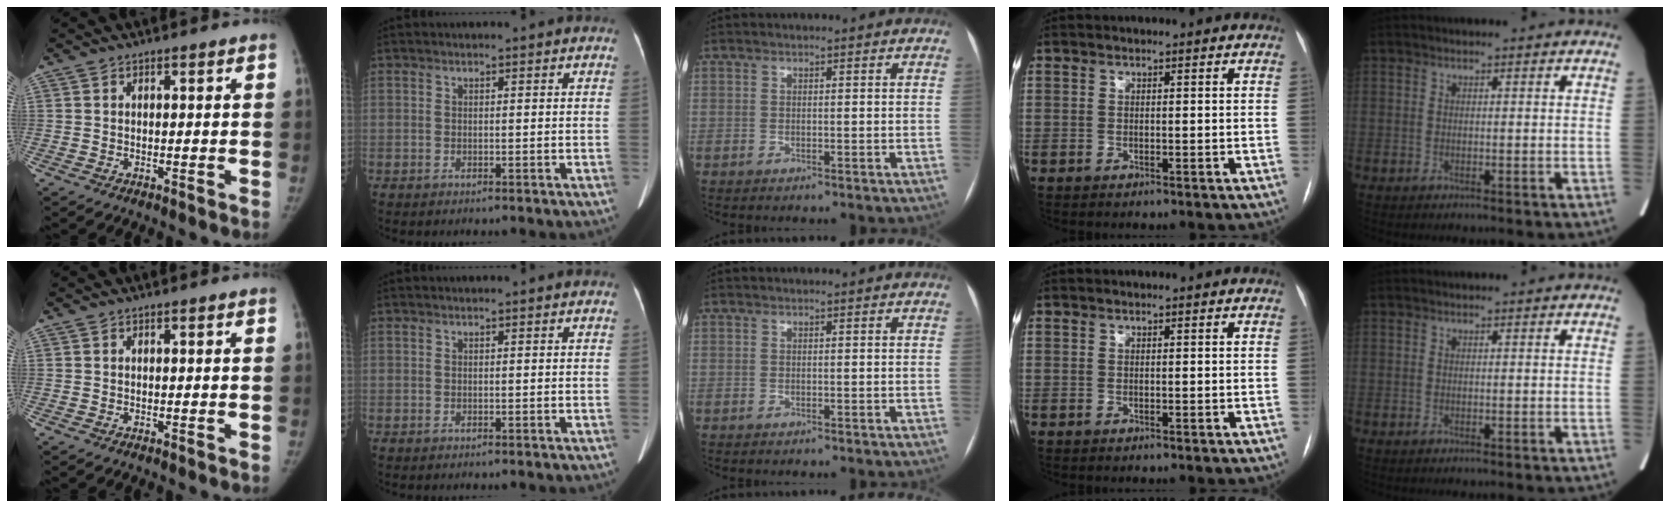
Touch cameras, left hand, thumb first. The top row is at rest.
{}